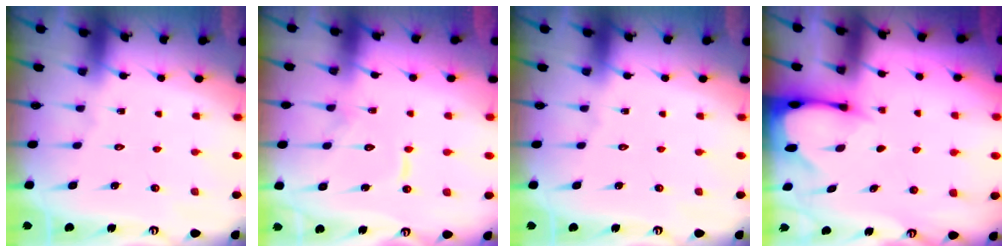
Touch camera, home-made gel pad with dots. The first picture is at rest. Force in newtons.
{"total": 9.0, "press": 9.0, "slide": 0.8}
{"total": 0.0}
{"total": 2.7, "press": 2.7, "slide": 0.3}